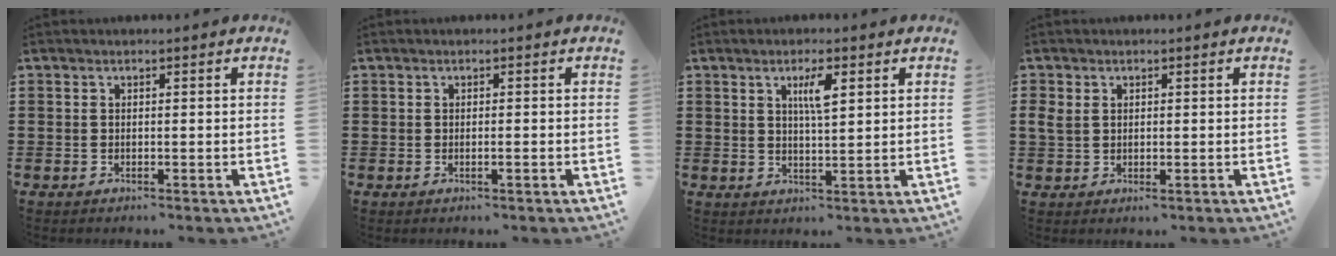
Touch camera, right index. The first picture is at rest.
{"total": 0.6, "force": [-0.2, 0.0, 0.5], "torque": [-0.009, -0.003, -0.002]}
{"total": 3.9, "force": [1.6, 0.9, 3.4], "torque": [-0.064, 0.004, 0.022]}
{"total": 2.2, "force": [0.6, 1.5, 1.6], "torque": [-0.042, 0.002, 0.009]}